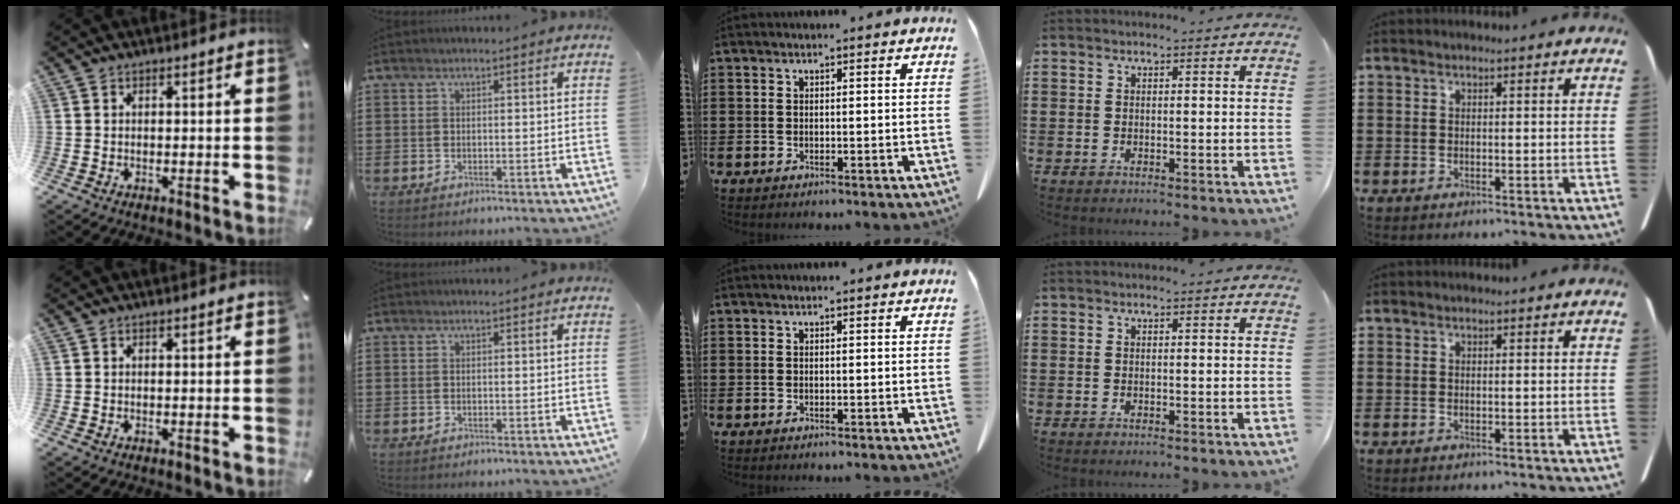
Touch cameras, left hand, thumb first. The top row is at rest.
{}